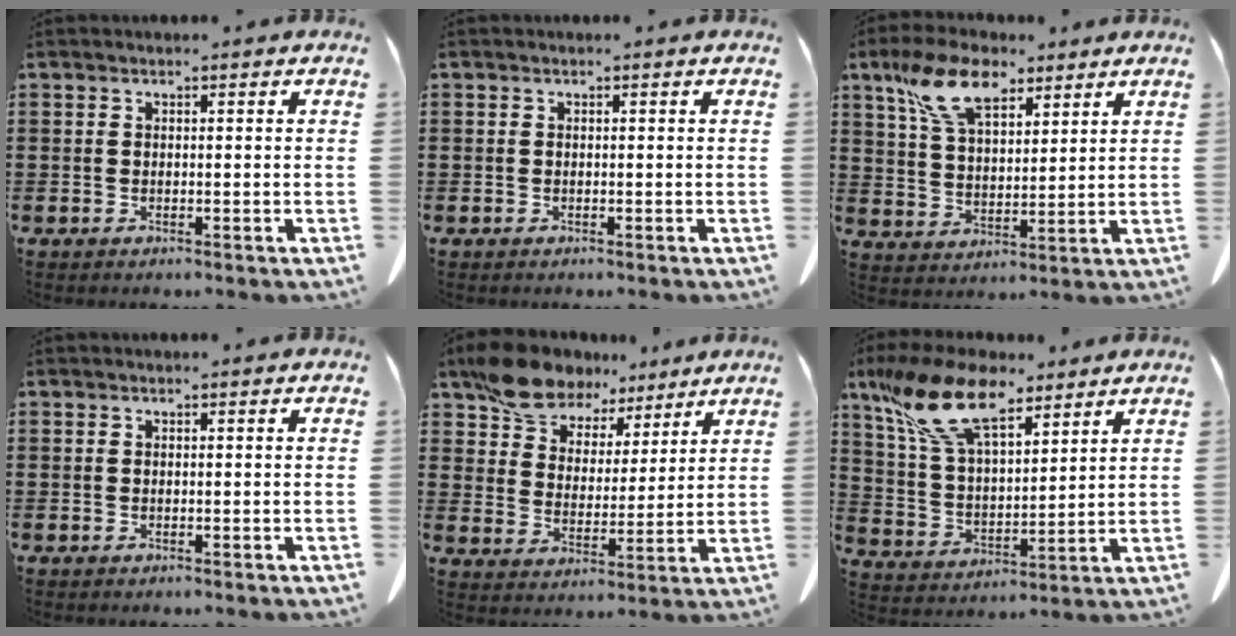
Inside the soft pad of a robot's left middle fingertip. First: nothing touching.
{"total": 0.0}
{"total": 10.5, "force": [6.7, 4.8, 6.5], "torque": [-0.147, 0.002, 0.127]}
{"total": 0.0}
{"total": 9.8, "force": [8.3, 4.6, 2.5], "torque": [-0.083, -0.029, 0.159]}
{"total": 14.8, "force": [10.3, 5.6, 9.1], "torque": [-0.217, -0.025, 0.185]}